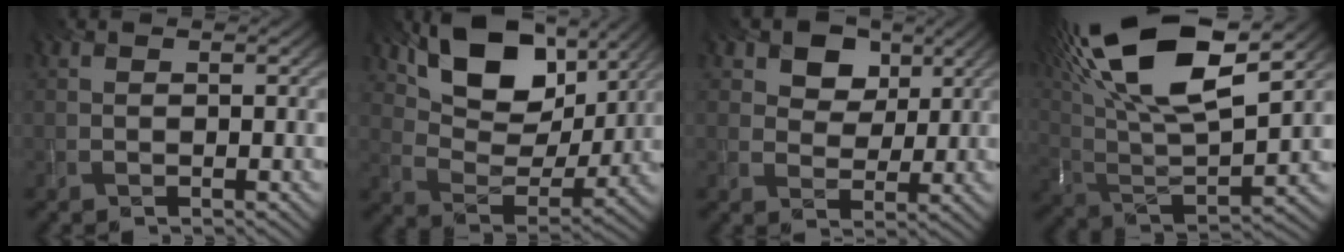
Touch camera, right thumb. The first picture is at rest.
{"total": 12.6, "force": [7.3, 7.1, 7.5], "torque": [-0.135, -0.003, 0.128]}
{"total": 7.7, "force": [4.1, 5.5, 3.4], "torque": [-0.080, 0.009, 0.072]}
{"total": 19.1, "force": [10.4, 7.3, 14.3], "torque": [-0.309, 0.043, 0.172]}